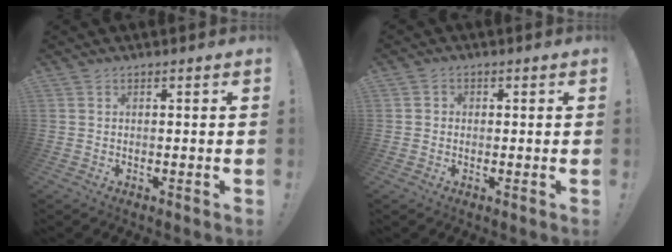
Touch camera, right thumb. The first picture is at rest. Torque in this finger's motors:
{"motor_torque": [-0.13, -0.07, -0.13, 0.03, 0.08]}